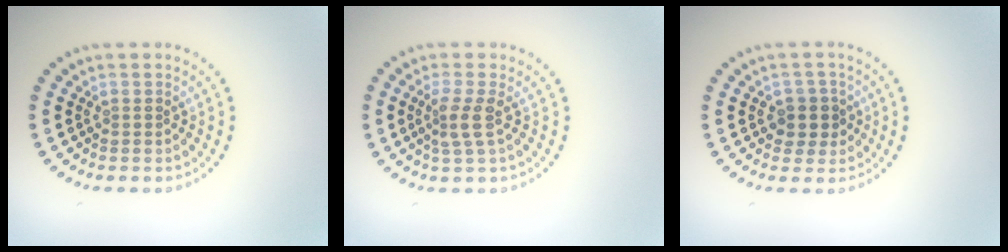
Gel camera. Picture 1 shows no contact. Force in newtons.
{"total": 2.2, "press": 1.7, "slide": 1.4}
{"total": 2.5, "press": 2.2, "slide": 1.0}